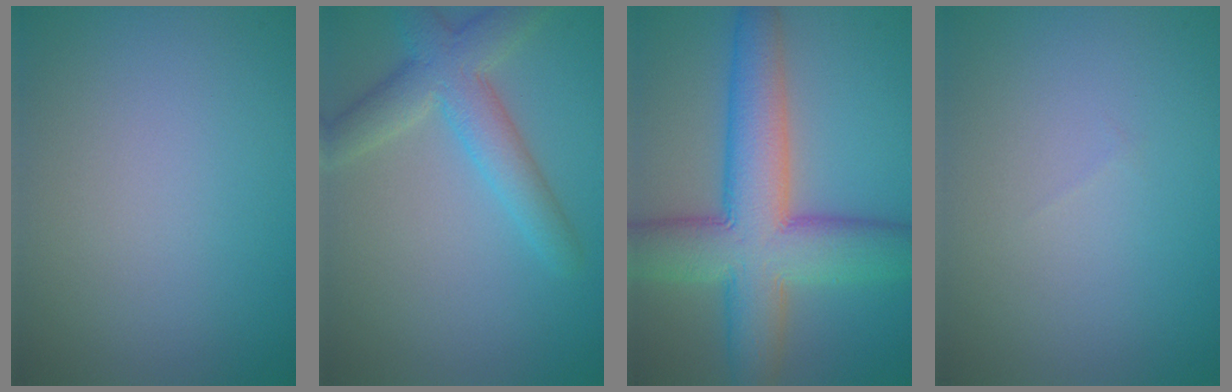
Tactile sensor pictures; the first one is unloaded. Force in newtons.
{"total": 4.6, "press": 4.6, "slide": 0.2}
{"total": 10.7, "press": 10.7, "slide": 0.4}
{"total": 0.0}